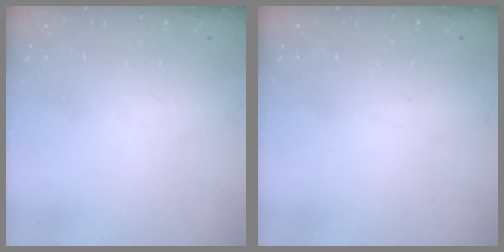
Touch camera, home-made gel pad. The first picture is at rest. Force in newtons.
{"total": 0.0}